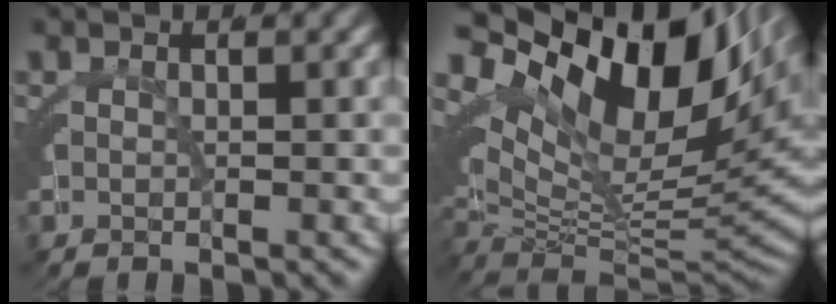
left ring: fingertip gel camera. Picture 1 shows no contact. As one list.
[{"total": 19.1, "force": [6.1, 10.8, 14.6], "torque": [-0.206, 0.013, 0.093]}]